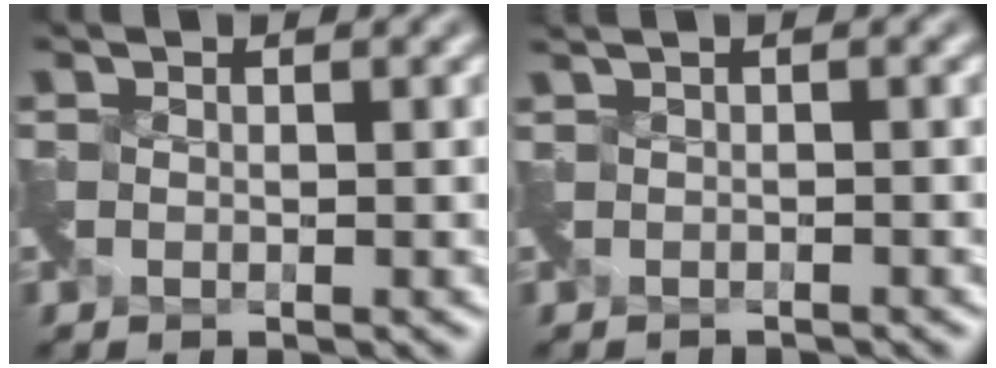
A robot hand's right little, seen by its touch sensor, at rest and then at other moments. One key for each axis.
{"total": 1.2, "fx": -0.8, "fy": 0.3, "fz": 0.9, "tx": -0.017, "ty": -0.015, "tz": -0.018}